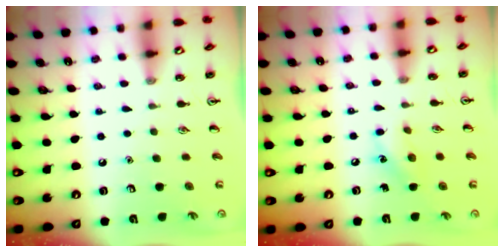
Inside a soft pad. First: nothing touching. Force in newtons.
{"total": 7.3, "press": 7.2, "slide": 1.3}